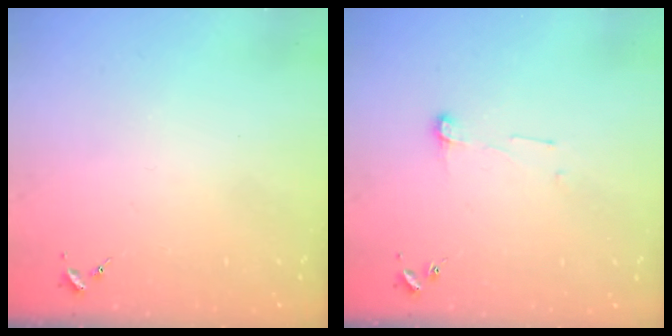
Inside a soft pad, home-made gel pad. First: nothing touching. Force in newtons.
{"total": 5.2, "press": 5.2, "slide": 0.5}